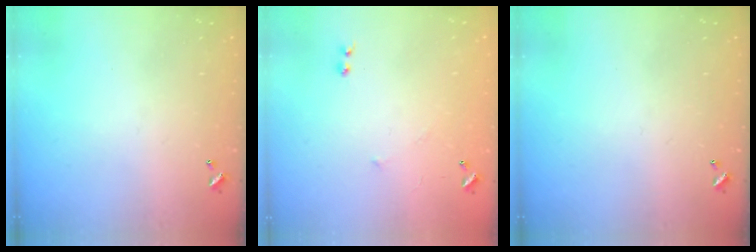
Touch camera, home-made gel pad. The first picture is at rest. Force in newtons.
{"total": 6.7, "press": 6.7, "slide": 0.7}
{"total": 0.0}